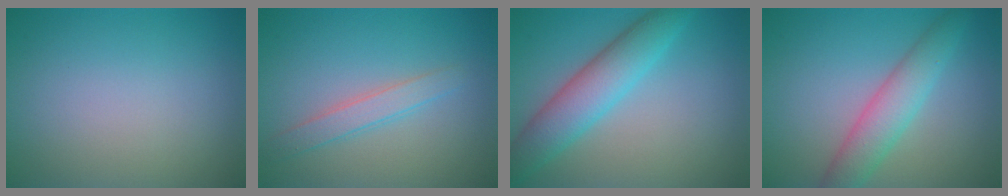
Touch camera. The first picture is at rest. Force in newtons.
{"total": 2.0, "press": 2.0, "slide": 0.1}
{"total": 5.4, "press": 5.4, "slide": 0.1}
{"total": 4.1, "press": 4.1, "slide": 0.2}